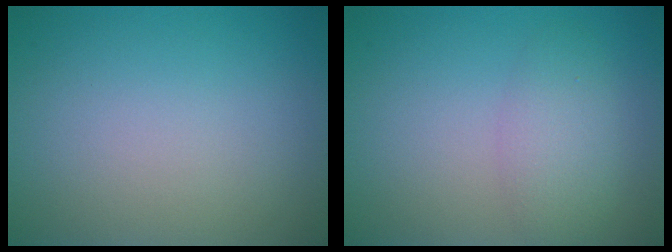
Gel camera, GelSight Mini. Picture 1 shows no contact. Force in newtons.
{"total": 2.8, "press": 2.8, "slide": 0.1}